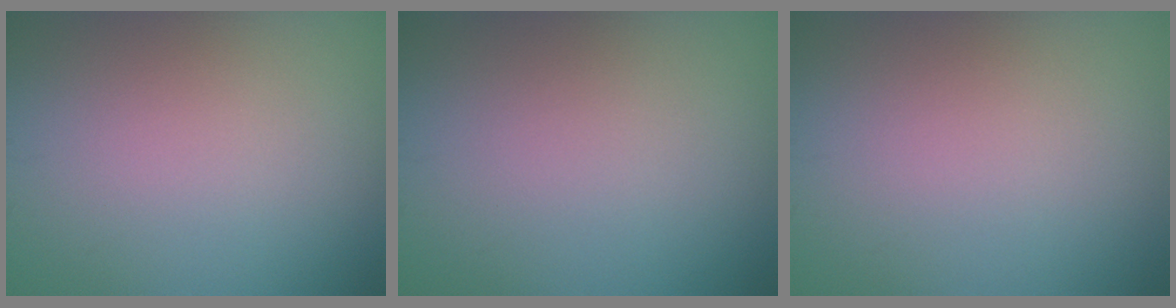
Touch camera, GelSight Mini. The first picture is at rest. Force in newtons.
{"total": 0.0}
{"total": 0.0}